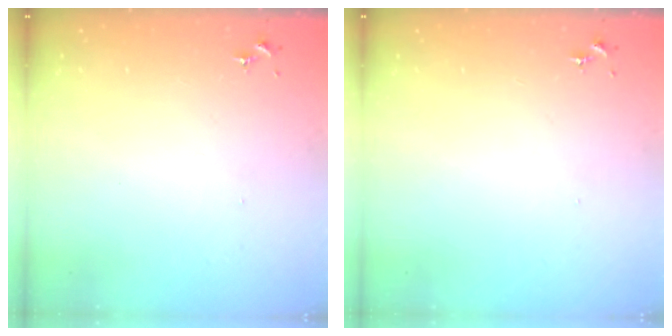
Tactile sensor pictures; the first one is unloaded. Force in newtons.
{"total": 0.0}